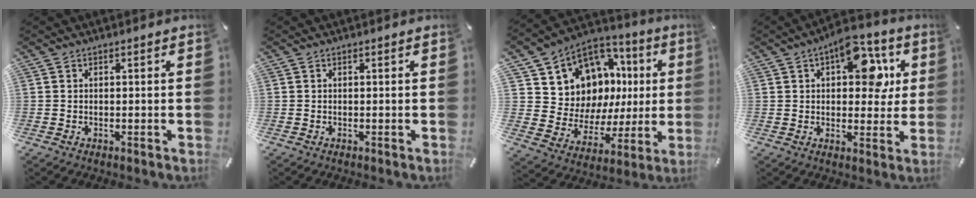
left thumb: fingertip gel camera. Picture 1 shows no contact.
{"total": 0.0}
{"total": 10.8, "force": [5.5, 9.2, 1.9], "torque": [-0.046, -0.073, 0.114]}
{"total": 13.1, "force": [5.1, 7.5, 9.5], "torque": [-0.119, -0.009, 0.083]}